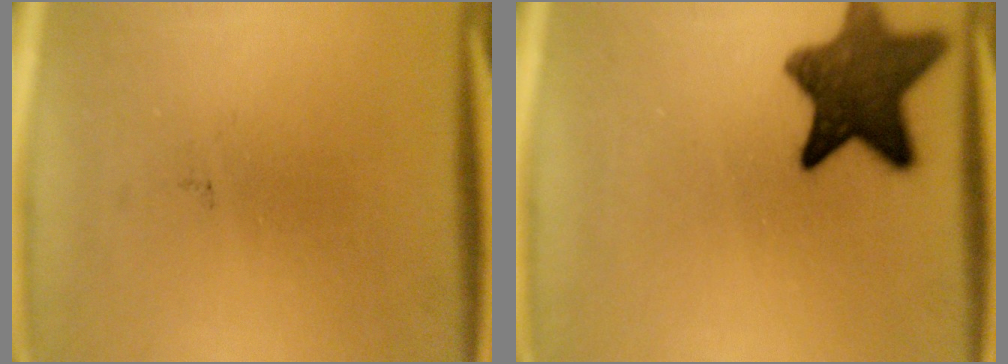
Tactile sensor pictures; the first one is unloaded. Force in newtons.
{"total": 11.5}